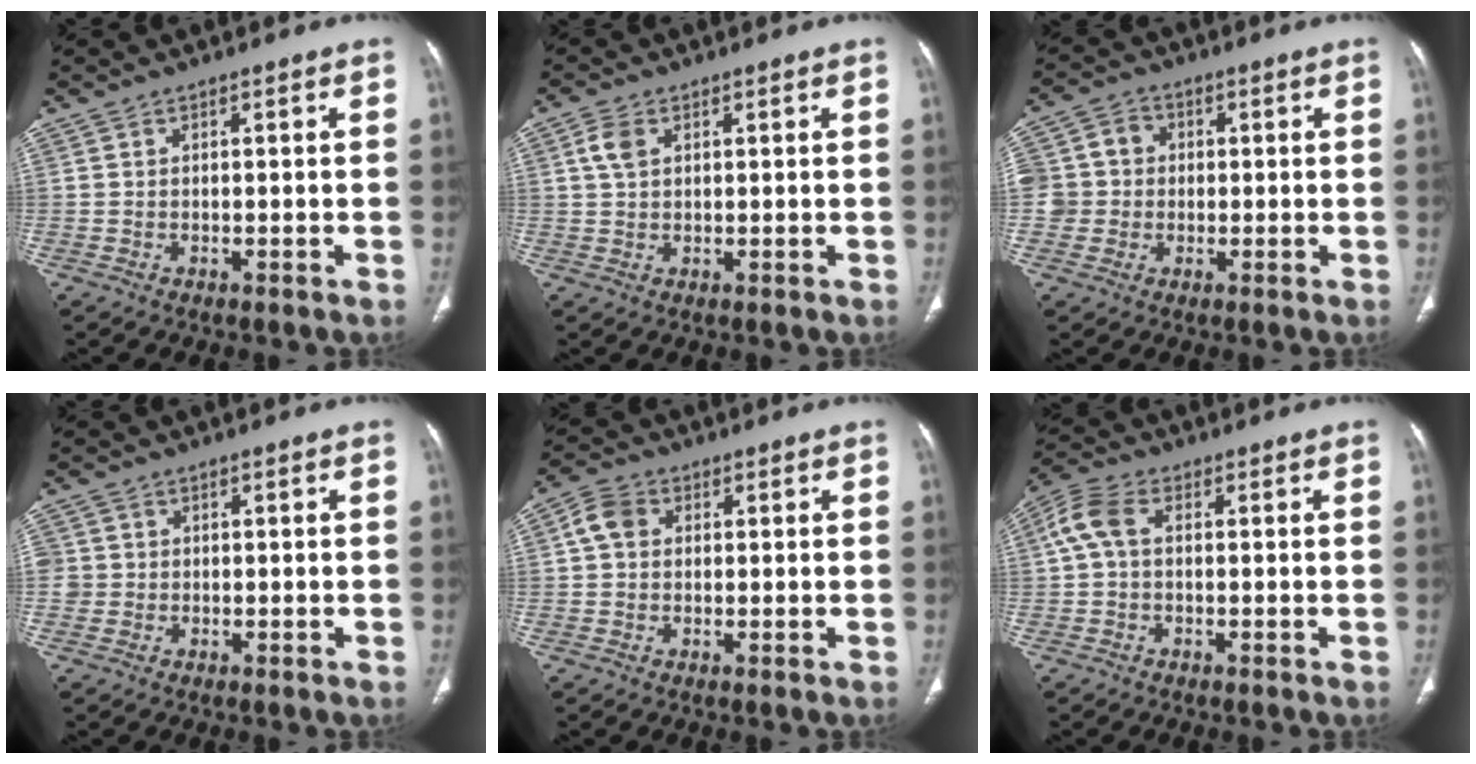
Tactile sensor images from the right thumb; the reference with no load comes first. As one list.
[{"total": 3.6, "force": [1.3, 2.3, 2.4], "torque": [-0.051, 0.005, 0.027]}, {"total": 8.9, "force": [0.1, 8.4, 3.1], "torque": [-0.047, 0.023, 0.001]}, {"total": 3.2, "force": [-0.1, 3.2, 0.5], "torque": [0.005, 0.009, -0.002]}, {"total": 4.7, "force": [0.8, 3.9, 2.6], "torque": [-0.043, 0.012, 0.009]}, {"total": 5.9, "force": [0.5, 3.7, 4.6], "torque": [-0.101, 0.019, 0.002]}]